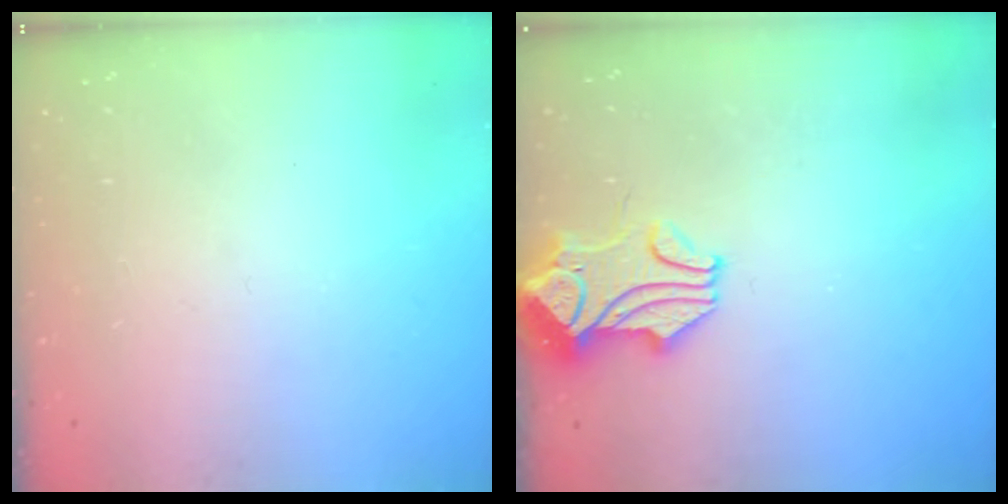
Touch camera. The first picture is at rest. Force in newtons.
{"total": 1.5, "press": 1.3, "slide": 0.8}